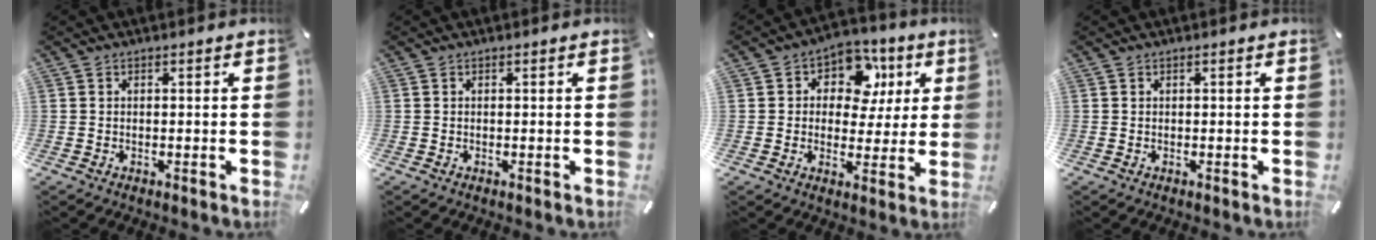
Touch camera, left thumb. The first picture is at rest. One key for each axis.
{"total": 0.0}
{"total": 10.6, "fx": 3.5, "fy": 8.1, "fz": 5.9, "tx": -0.084, "ty": -0.014, "tz": 0.060}
{"total": 0.0}